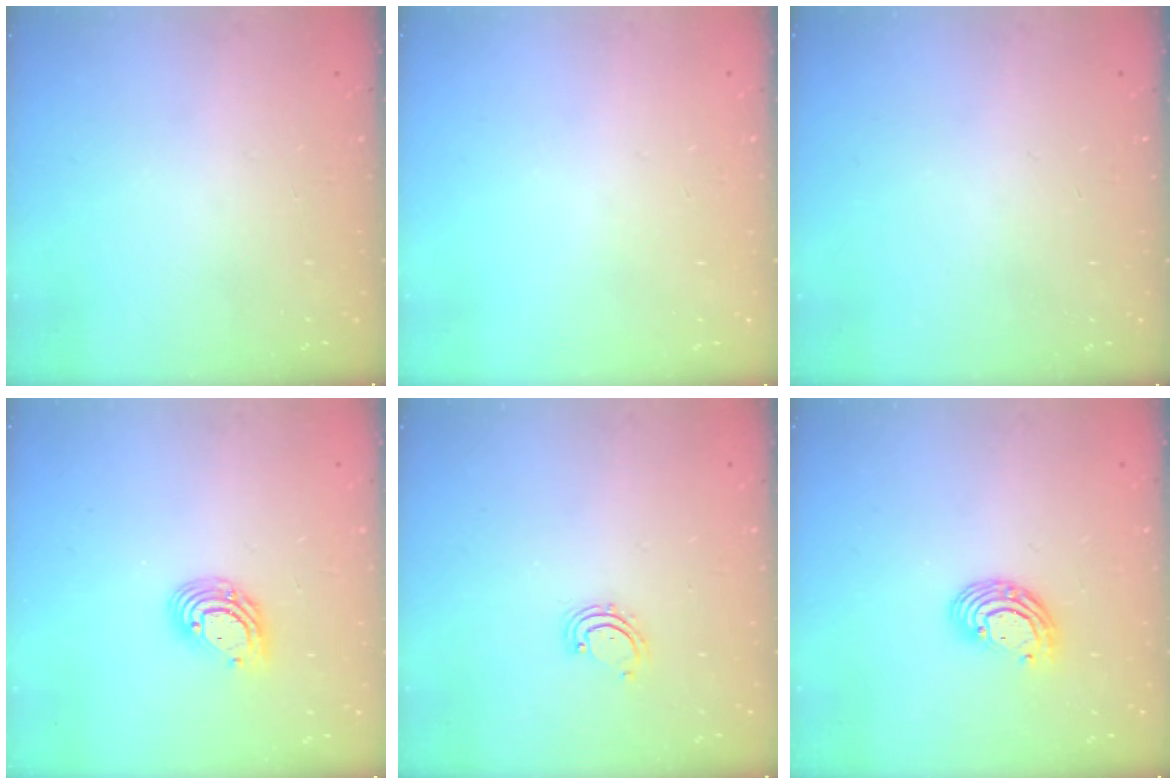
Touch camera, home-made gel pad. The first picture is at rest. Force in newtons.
{"total": 0.0}
{"total": 0.0}
{"total": 9.2, "press": 9.0, "slide": 1.5}
{"total": 2.7, "press": 2.6, "slide": 0.5}
{"total": 8.4, "press": 8.3, "slide": 1.4}